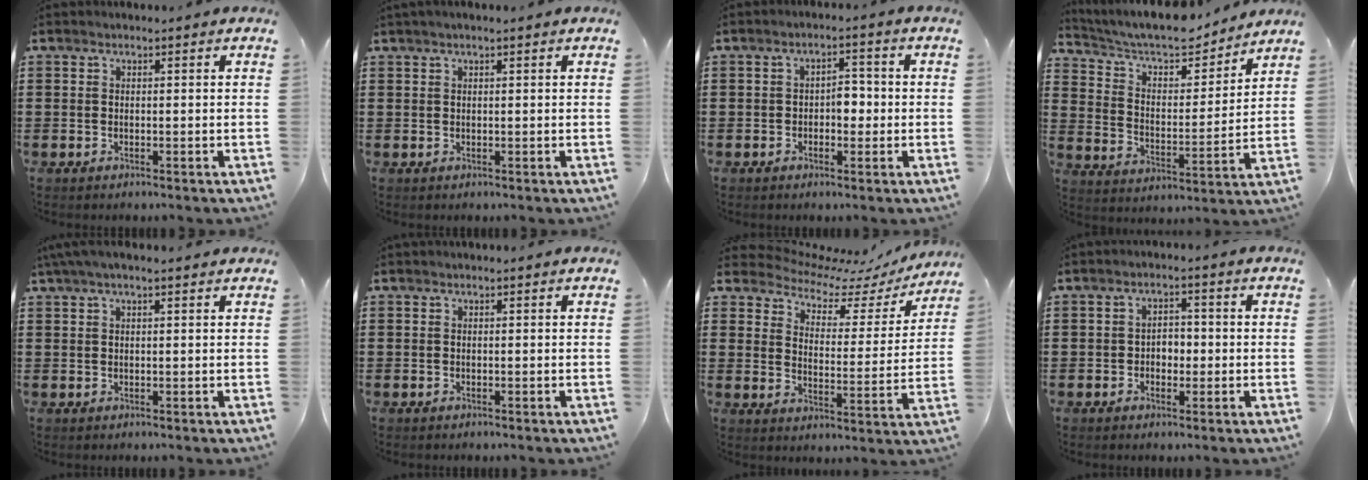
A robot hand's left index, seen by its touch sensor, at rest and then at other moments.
{"total": 0.9, "force": [0.5, 0.0, 0.8], "torque": [-0.014, 0.000, 0.009]}
{"total": 3.3, "force": [-0.4, 1.9, 2.6], "torque": [-0.045, 0.005, -0.014]}
{"total": 8.0, "force": [7.2, 2.1, 2.9], "torque": [-0.080, -0.042, 0.122]}
{"total": 2.6, "force": [1.7, 0.4, 2.0], "torque": [-0.040, 0.004, 0.031]}
{"total": 0.0}
{"total": 6.1, "force": [5.4, 2.2, 1.8], "torque": [-0.053, -0.042, 0.087]}
{"total": 2.5, "force": [-0.7, 1.9, 1.6], "torque": [-0.035, 0.006, -0.018]}